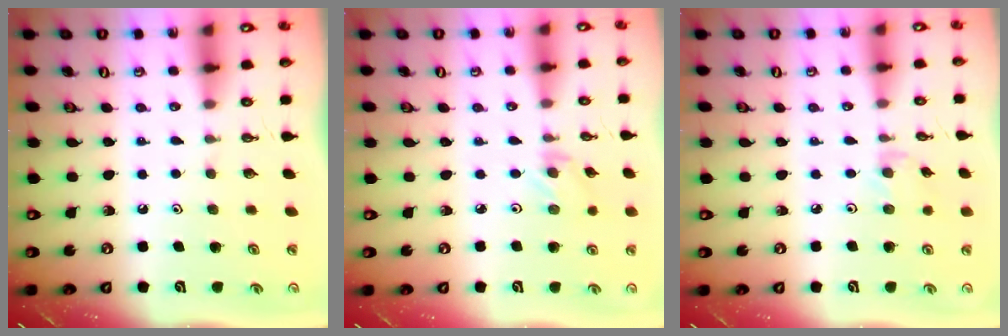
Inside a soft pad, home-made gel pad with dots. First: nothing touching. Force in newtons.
{"total": 0.9, "press": 0.9, "slide": 0.2}
{"total": 1.9, "press": 1.9, "slide": 0.4}